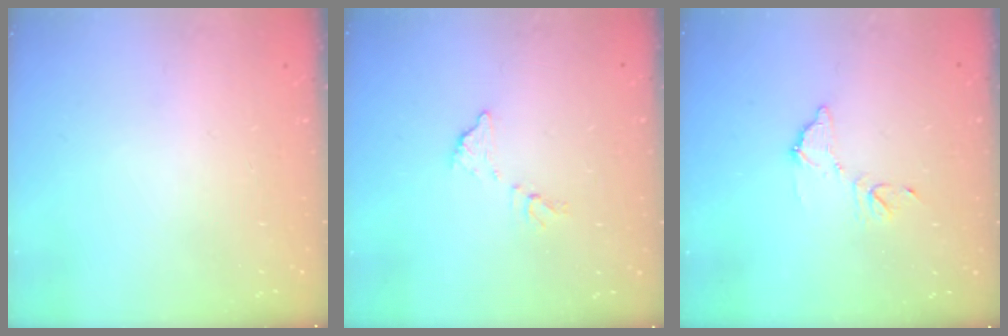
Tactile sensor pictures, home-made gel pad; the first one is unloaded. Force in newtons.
{"total": 7.4, "press": 7.4, "slide": 0.4}
{"total": 9.5, "press": 9.5, "slide": 0.4}